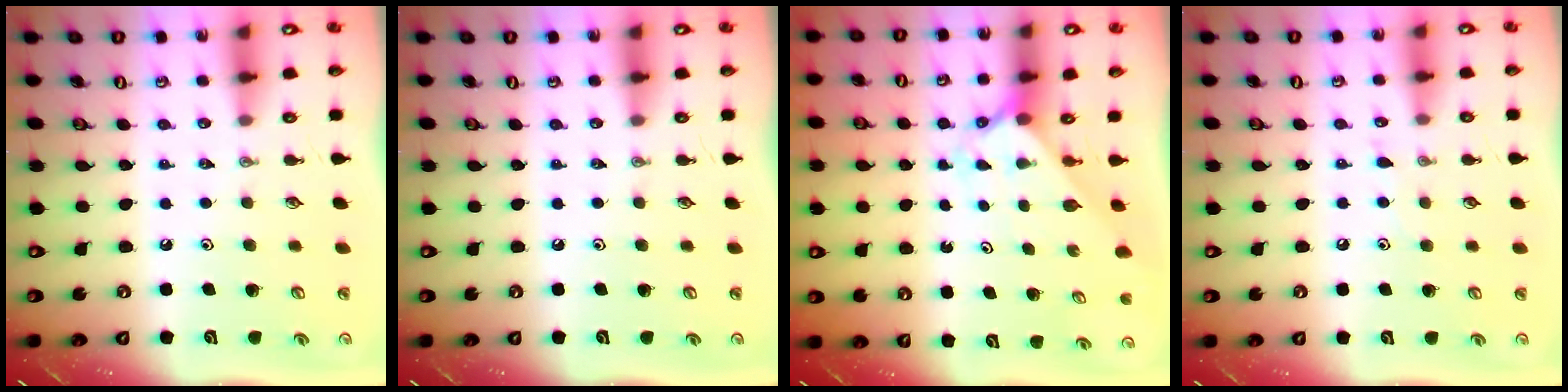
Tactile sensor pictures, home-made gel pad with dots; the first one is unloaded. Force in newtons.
{"total": 0.0}
{"total": 1.9, "press": 1.9, "slide": 0.2}
{"total": 4.2, "press": 4.2, "slide": 0.5}